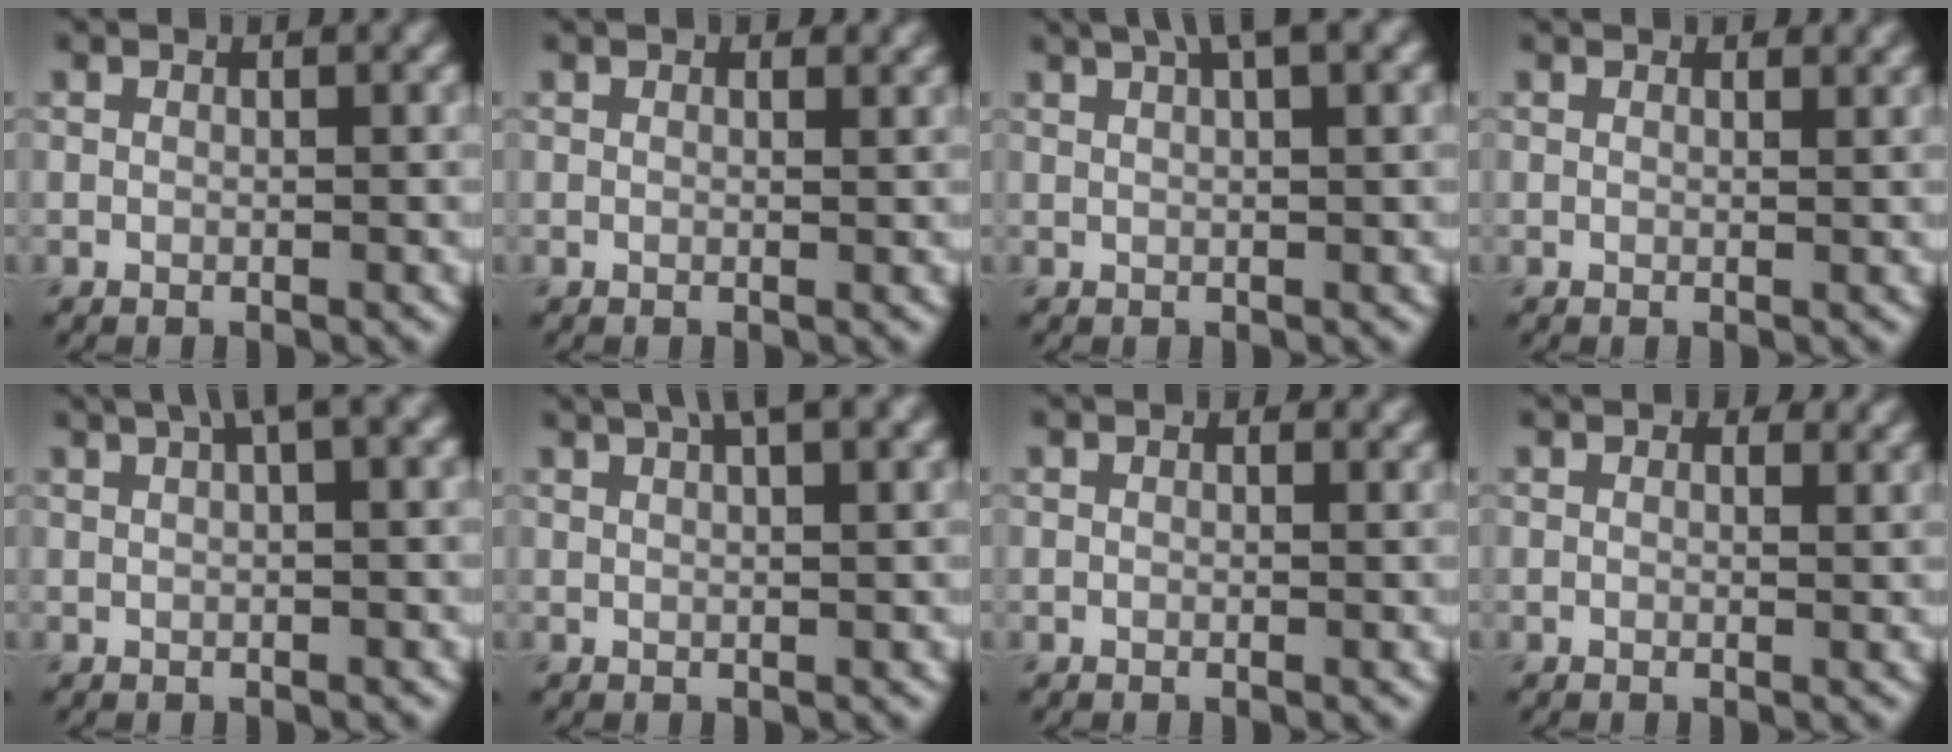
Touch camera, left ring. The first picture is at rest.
{"total": 0.9, "force": [0.7, 0.3, 0.4], "torque": [-0.007, 0.001, 0.012]}
{"total": 4.1, "force": [2.6, 0.8, 3.1], "torque": [-0.036, 0.011, 0.033]}
{"total": 1.2, "force": [1.1, 0.3, 0.3], "torque": [-0.009, -0.003, 0.014]}
{"total": 3.7, "force": [2.1, 0.7, 3.0], "torque": [-0.038, 0.018, 0.034]}
{"total": 4.5, "force": [2.9, 1.2, 3.3], "torque": [-0.029, 0.010, 0.026]}
{"total": 0.5, "force": [0.3, 0.3, 0.2], "torque": [-0.003, -0.004, 0.001]}
{"total": 1.2, "force": [0.8, 0.7, 0.7], "torque": [-0.007, -0.002, 0.009]}